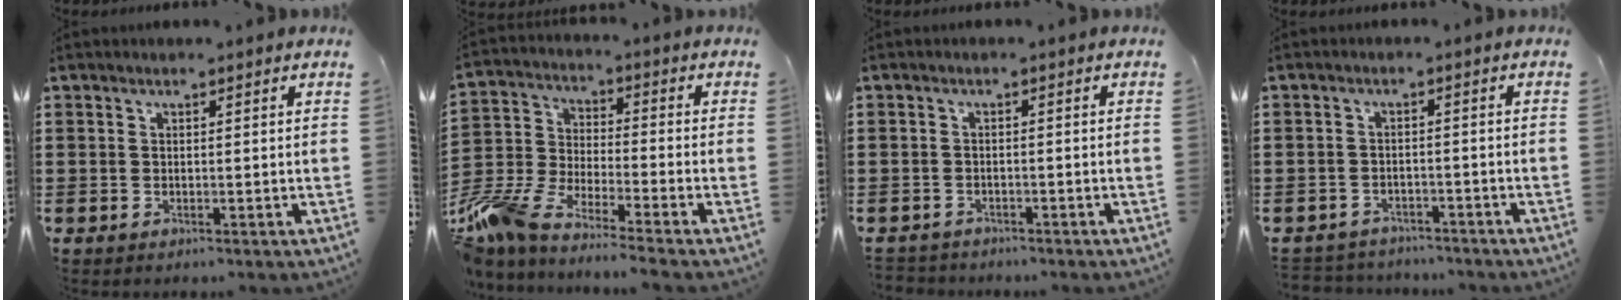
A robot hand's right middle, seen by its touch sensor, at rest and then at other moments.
{"total": 7.3, "force": [-6.8, 0.7, 2.6], "torque": [-0.088, -0.010, -0.143]}
{"total": 1.5, "force": [-1.5, 0.2, -0.3], "torque": [0.000, -0.001, -0.034]}
{"total": 2.6, "force": [-2.6, 0.4, -0.5], "torque": [-0.001, -0.003, -0.059]}